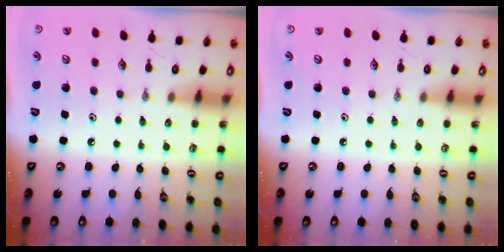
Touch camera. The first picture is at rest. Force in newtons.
{"total": 0.0}